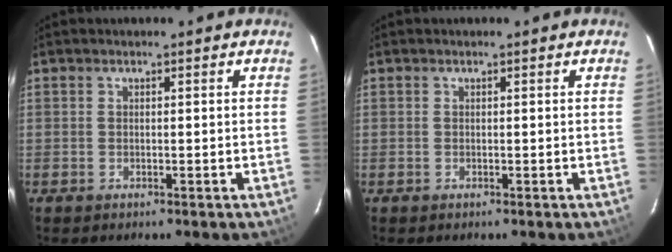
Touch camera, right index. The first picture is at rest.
{"total": 0.0}